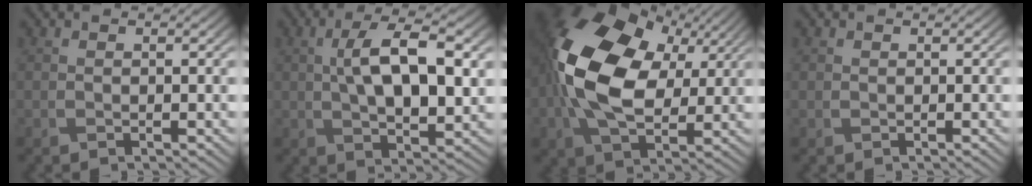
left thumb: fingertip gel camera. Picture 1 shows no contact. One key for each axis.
{"total": 10.7, "fx": 1.9, "fy": 4.7, "fz": 9.4, "tx": -0.168, "ty": 0.007, "tz": 0.034}
{"total": 17.7, "fx": 3.3, "fy": 11.6, "fz": 12.9, "tx": -0.293, "ty": 0.013, "tz": 0.058}
{"total": 1.2, "fx": 0.3, "fy": 1.1, "fz": -0.1, "tx": 0.006, "ty": -0.002, "tz": 0.004}